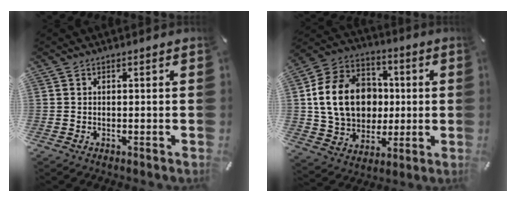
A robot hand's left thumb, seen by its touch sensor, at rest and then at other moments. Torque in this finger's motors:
{"motor_torque": [2.49, 2.52, 0.46, 0.10, 0.28]}